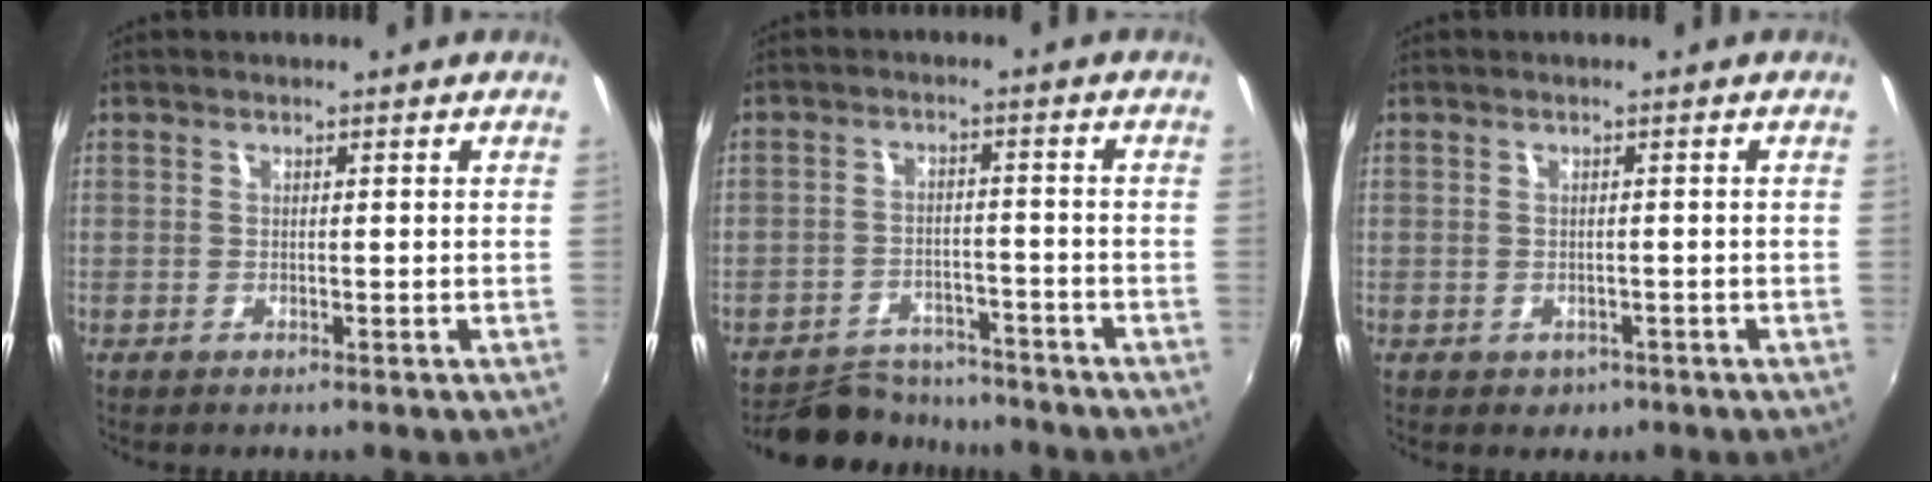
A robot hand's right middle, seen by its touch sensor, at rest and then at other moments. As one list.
[{"total": 10.4, "force": [-9.5, 3.4, 2.3], "torque": [-0.066, 0.010, -0.141]}, {"total": 2.1, "force": [-0.8, 1.8, 0.7], "torque": [-0.015, -0.004, -0.006]}]